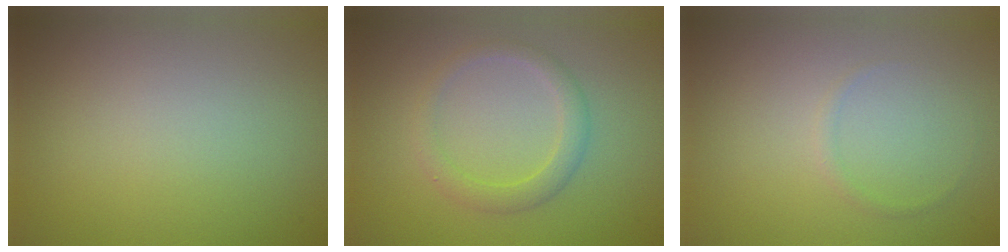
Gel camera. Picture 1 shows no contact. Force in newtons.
{"total": 2.2, "press": 2.2, "slide": 0.1}
{"total": 0.6, "press": 0.6, "slide": 0.1}